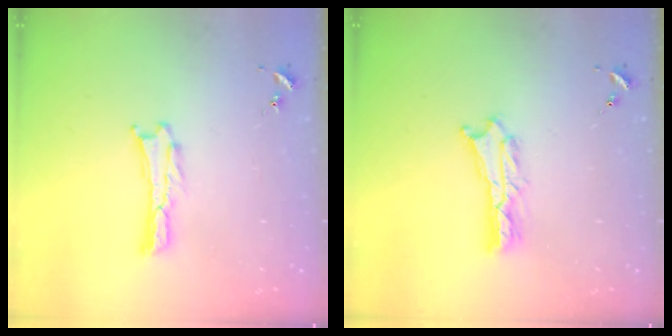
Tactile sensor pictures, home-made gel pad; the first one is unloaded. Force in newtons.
{"total": 2.4, "press": 2.4, "slide": 0.2}